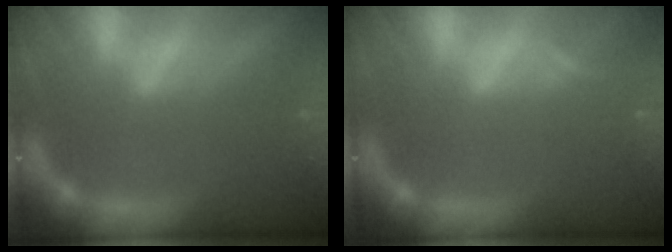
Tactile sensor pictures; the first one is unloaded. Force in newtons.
{"total": 0.9}